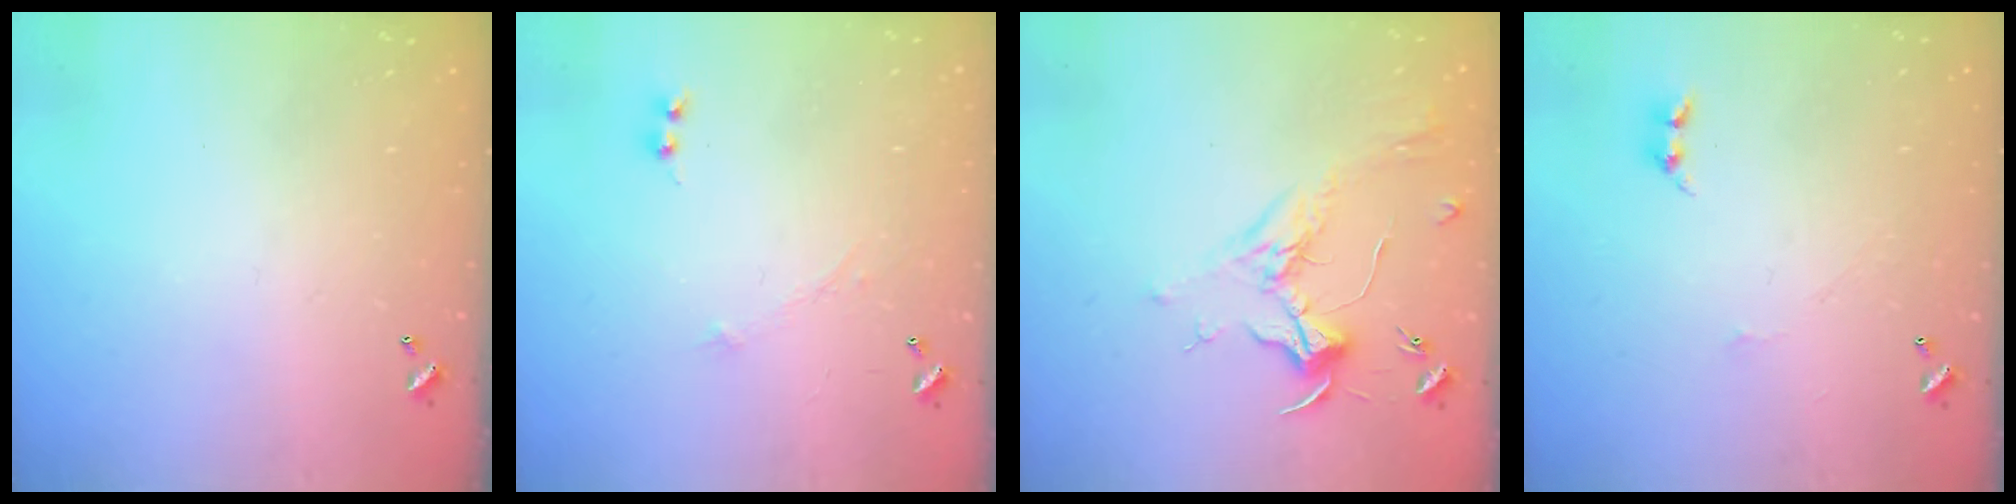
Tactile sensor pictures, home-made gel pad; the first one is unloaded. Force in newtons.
{"total": 0.0}
{"total": 1.8, "press": 1.7, "slide": 0.7}
{"total": 0.9, "press": 0.8, "slide": 0.4}